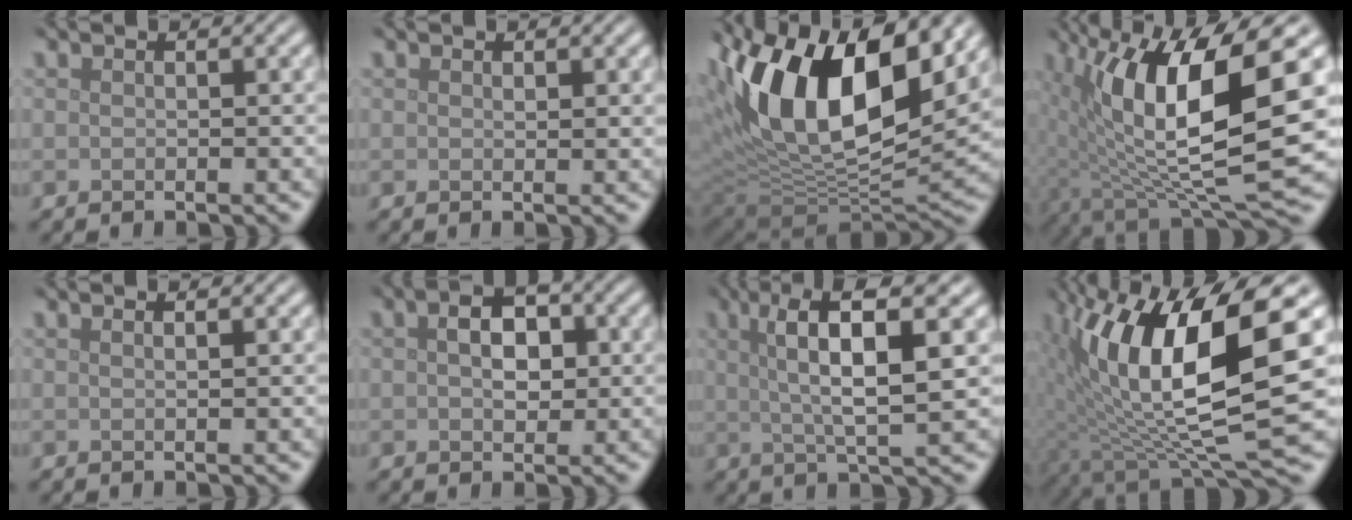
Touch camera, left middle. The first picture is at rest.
{"total": 0.5, "force": [0.3, 0.1, 0.4], "torque": [-0.004, -0.003, 0.006]}
{"total": 16.2, "force": [6.3, 8.2, 12.5], "torque": [-0.220, 0.015, 0.107]}
{"total": 13.7, "force": [1.8, 5.3, 12.5], "torque": [-0.234, -0.025, 0.038]}
{"total": 1.0, "force": [0.5, 0.4, 0.7], "torque": [-0.002, -0.001, -0.001]}
{"total": 3.4, "force": [0.5, 2.1, 2.6], "torque": [-0.045, 0.005, 0.004]}
{"total": 7.8, "force": [2.7, 1.5, 7.1], "torque": [-0.110, 0.011, 0.040]}
{"total": 14.1, "force": [2.9, 4.9, 12.9], "torque": [-0.240, -0.007, 0.057]}